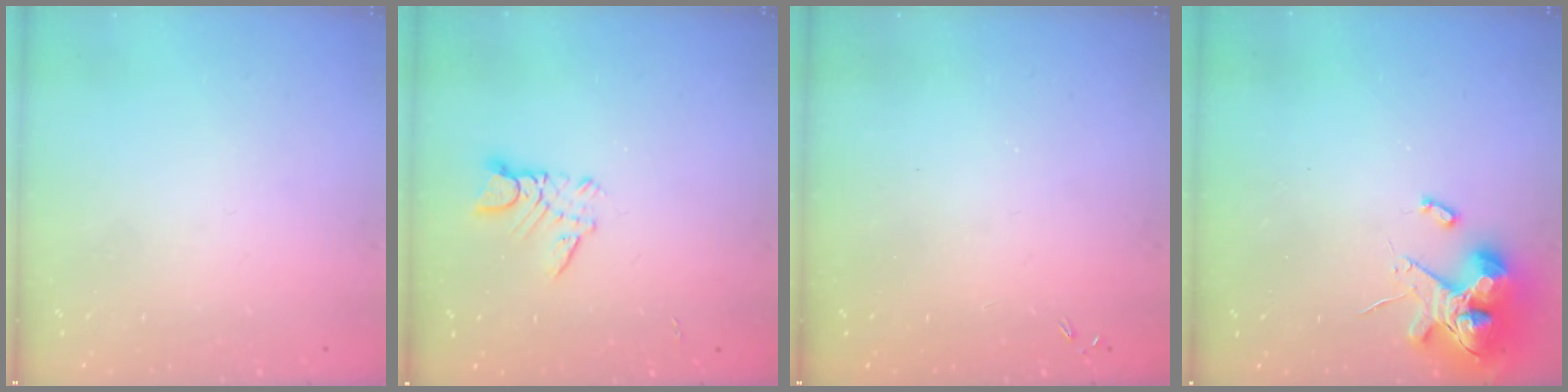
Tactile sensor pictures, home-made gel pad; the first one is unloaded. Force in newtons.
{"total": 4.2, "press": 4.2, "slide": 0.4}
{"total": 0.0}
{"total": 11.4, "press": 11.3, "slide": 1.8}